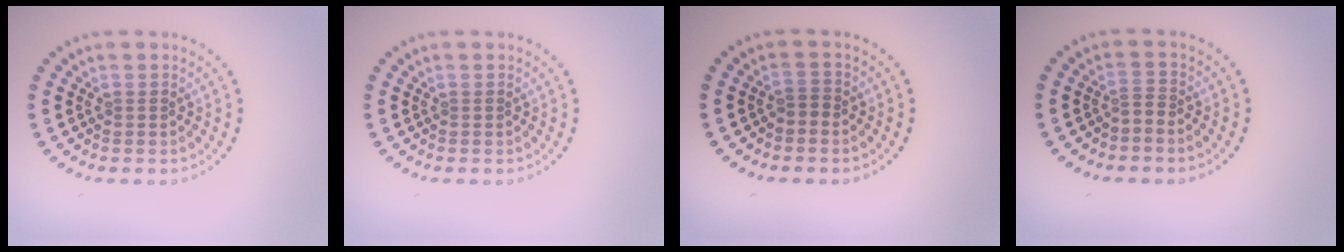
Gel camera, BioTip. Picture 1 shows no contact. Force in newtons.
{"total": 0.0}
{"total": 1.0, "press": 0.8, "slide": 0.6}
{"total": 0.9, "press": 0.3, "slide": 0.9}